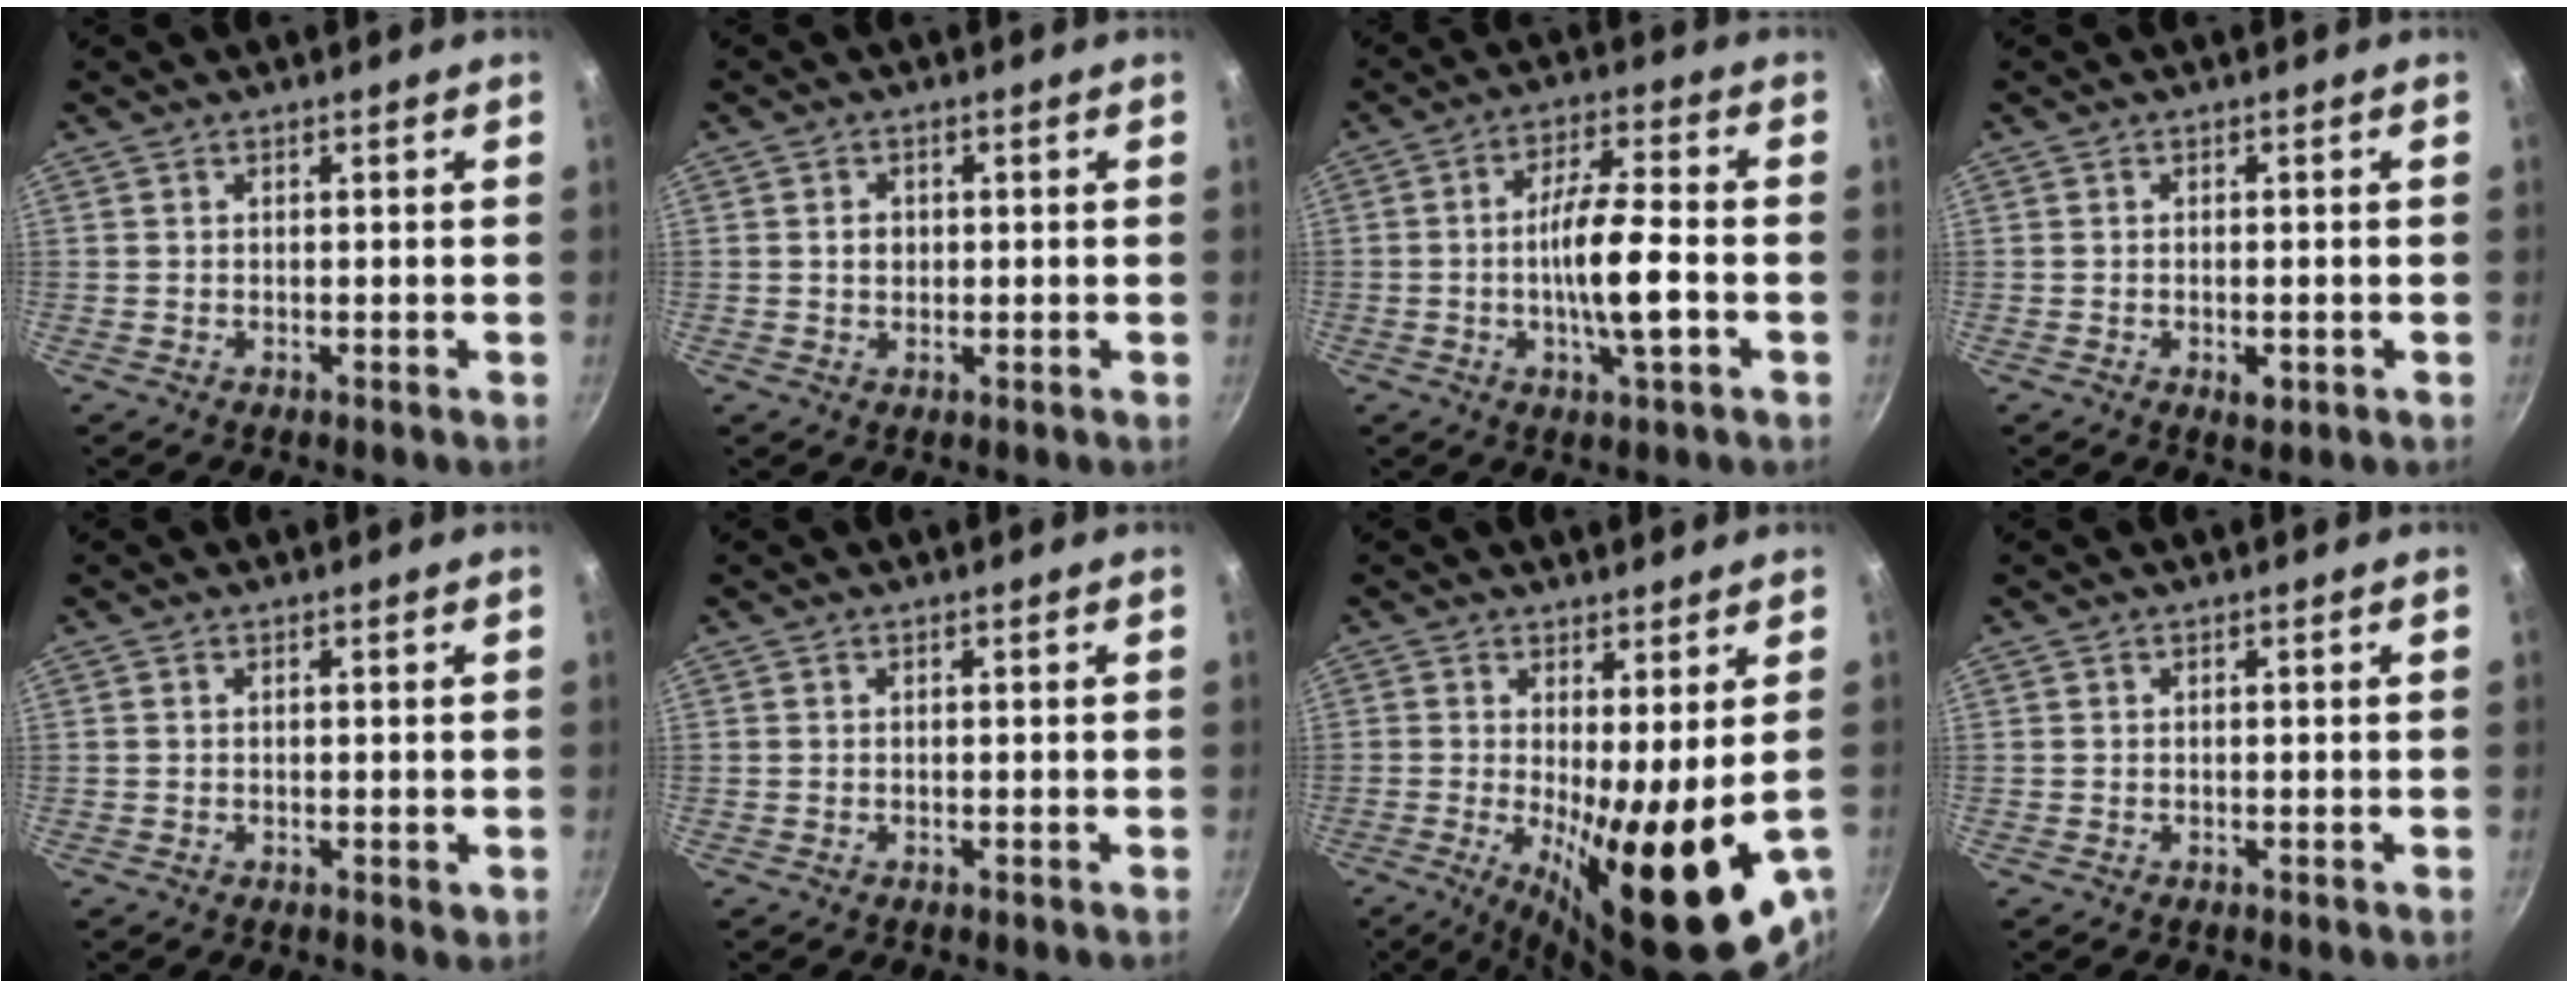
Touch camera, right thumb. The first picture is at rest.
{"total": 2.2, "force": [0.2, 1.9, 1.0], "torque": [-0.008, 0.001, 0.003]}
{"total": 10.6, "force": [-2.2, 2.6, 10.0], "torque": [-0.176, 0.022, -0.044]}
{"total": 2.5, "force": [-0.8, 1.3, 2.0], "torque": [-0.032, -0.002, -0.011]}
{"total": 1.3, "force": [0.1, 0.7, 1.0], "torque": [-0.012, 0.000, 0.002]}
{"total": 0.0}
{"total": 18.4, "force": [-3.0, 4.6, 17.6], "torque": [-0.245, -0.026, -0.028]}
{"total": 0.0}